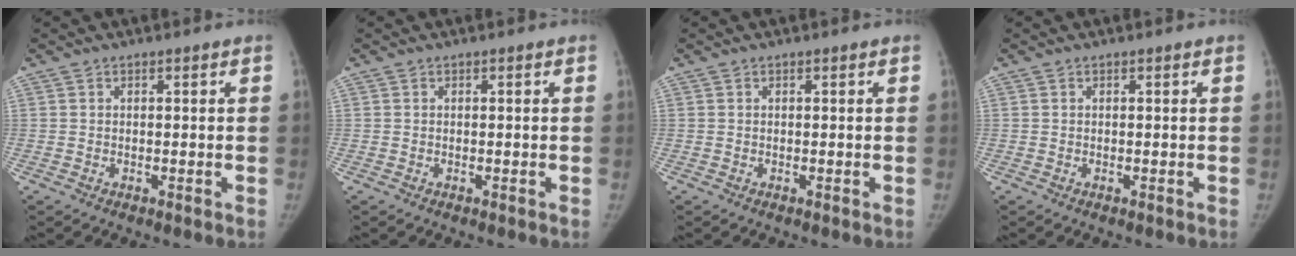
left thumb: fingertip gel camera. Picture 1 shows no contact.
{"total": 0.0}
{"total": 0.0}
{"total": 0.0}